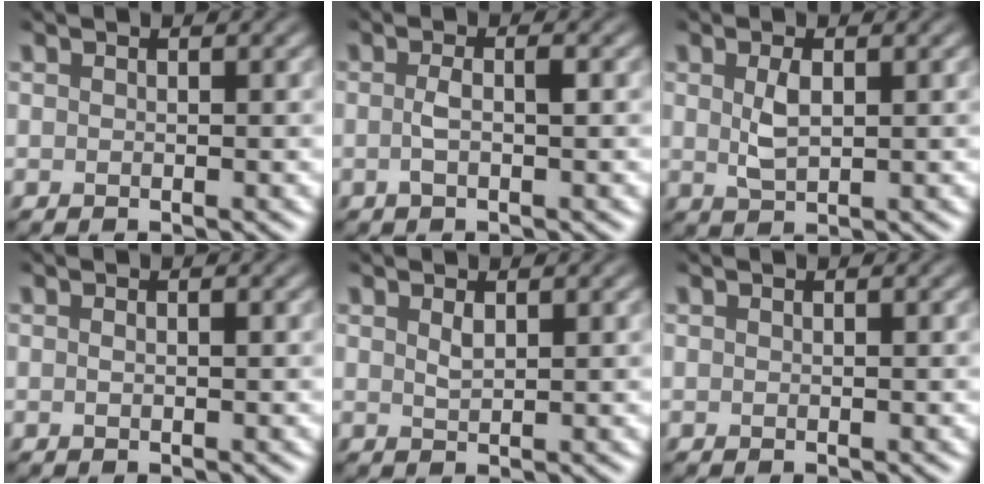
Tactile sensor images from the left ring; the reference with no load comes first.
{"total": 1.7, "force": [-0.2, 0.5, 1.7], "torque": [-0.034, 0.003, -0.007]}
{"total": 2.3, "force": [0.5, 1.1, 2.0], "torque": [-0.046, -0.002, 0.014]}
{"total": 0.5, "force": [0.0, 0.2, 0.5], "torque": [-0.012, 0.001, 0.001]}
{"total": 1.0, "force": [0.6, 0.3, 0.7], "torque": [-0.018, -0.001, 0.012]}
{"total": 0.0}